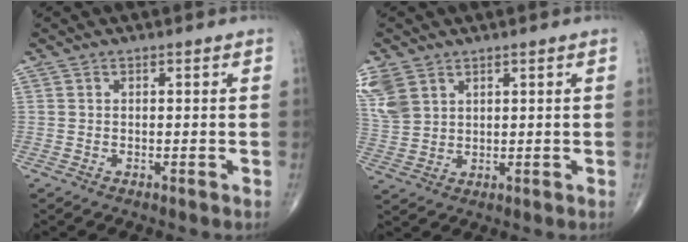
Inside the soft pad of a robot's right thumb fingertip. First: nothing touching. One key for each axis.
{"total": 7.5, "fx": 4.0, "fy": 5.0, "fz": 3.8, "tx": -0.086, "ty": -0.003, "tz": 0.096}